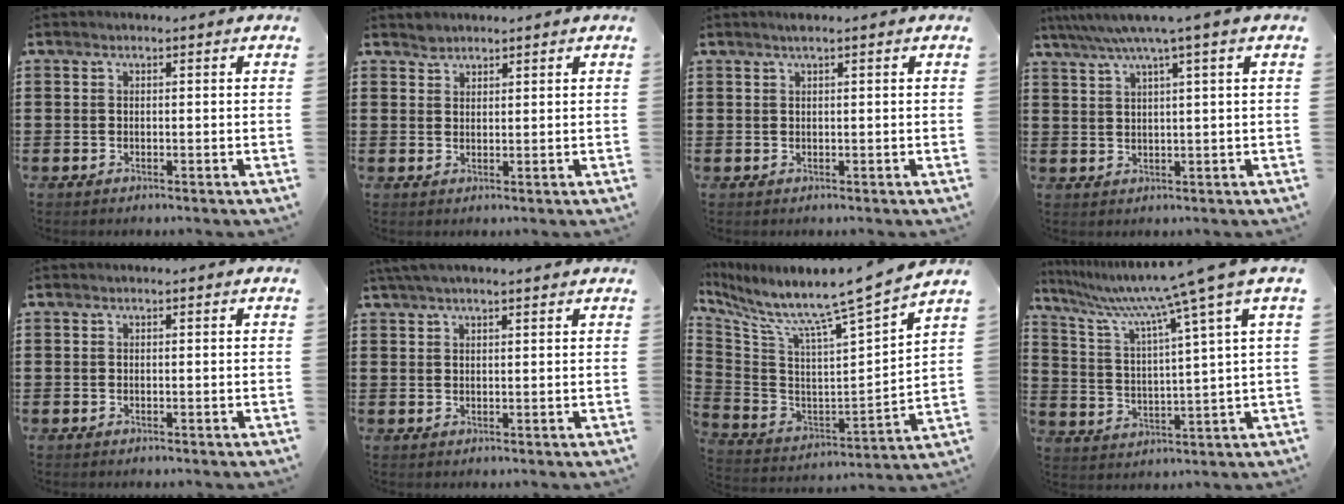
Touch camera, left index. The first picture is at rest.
{"total": 1.4, "force": [1.3, 0.5, -0.1], "torque": [-0.001, -0.002, 0.026]}
{"total": 1.0, "force": [0.6, 0.0, 0.7], "torque": [-0.013, 0.000, 0.012]}
{"total": 4.8, "force": [2.8, -0.7, 3.8], "torque": [-0.080, -0.007, 0.045]}
{"total": 0.0}
{"total": 2.4, "force": [2.0, 0.2, 1.3], "torque": [-0.029, 0.005, 0.038]}
{"total": 8.4, "force": [7.5, -1.0, 3.8], "torque": [-0.099, -0.083, 0.108]}
{"total": 9.8, "force": [7.5, -1.3, 6.2], "torque": [-0.150, -0.048, 0.115]}